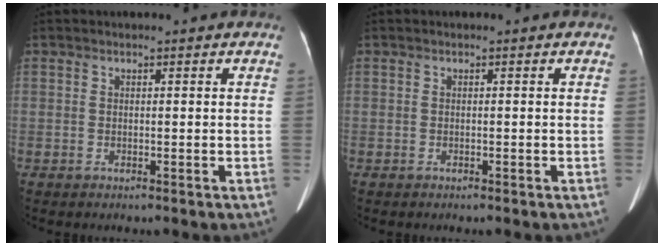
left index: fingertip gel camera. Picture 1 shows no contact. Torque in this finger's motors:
{"motor_torque": [-0.15, -0.08, -0.01, -0.01]}